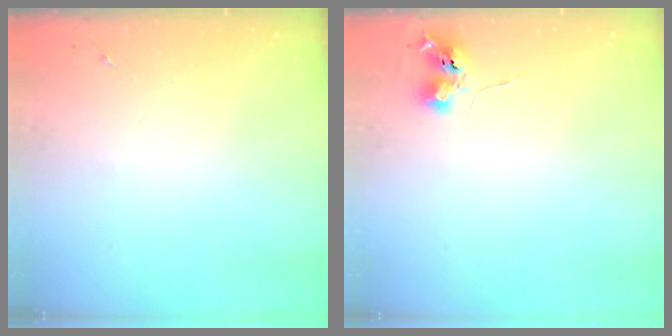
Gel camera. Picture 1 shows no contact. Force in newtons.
{"total": 6.2, "press": 6.1, "slide": 0.8}